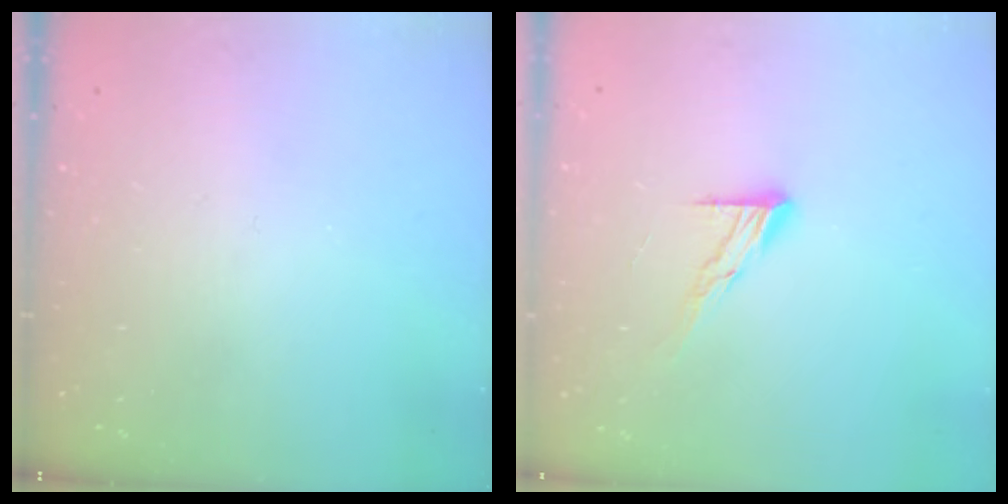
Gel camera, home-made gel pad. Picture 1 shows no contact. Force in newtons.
{"total": 8.7, "press": 8.7, "slide": 0.7}